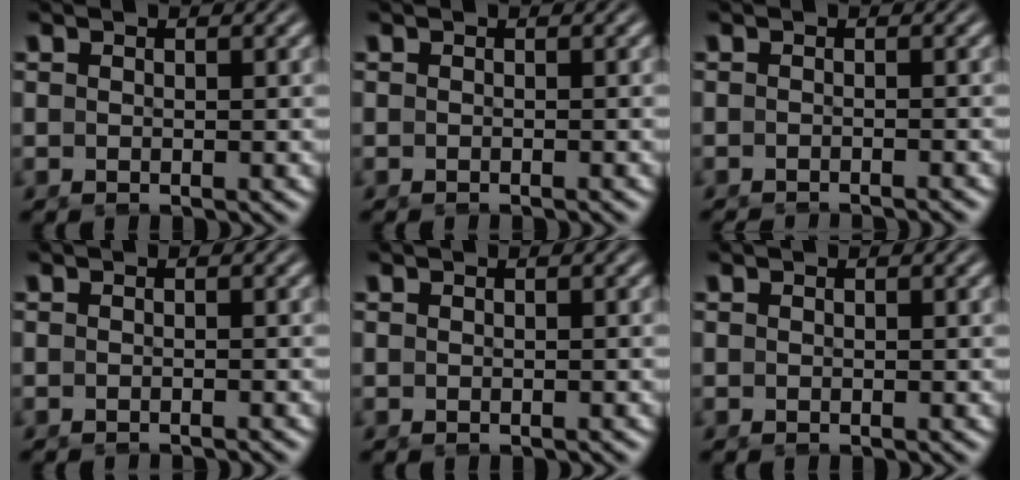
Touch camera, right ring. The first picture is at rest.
{"total": 0.7, "force": [-0.5, -0.4, 0.1], "torque": [-0.001, -0.002, -0.006]}
{"total": 2.3, "force": [-2.2, -0.3, 0.2], "torque": [-0.001, -0.011, -0.030]}
{"total": 1.2, "force": [-1.1, -0.4, 0.1], "torque": [-0.002, -0.006, -0.014]}
{"total": 0.0}
{"total": 0.0}